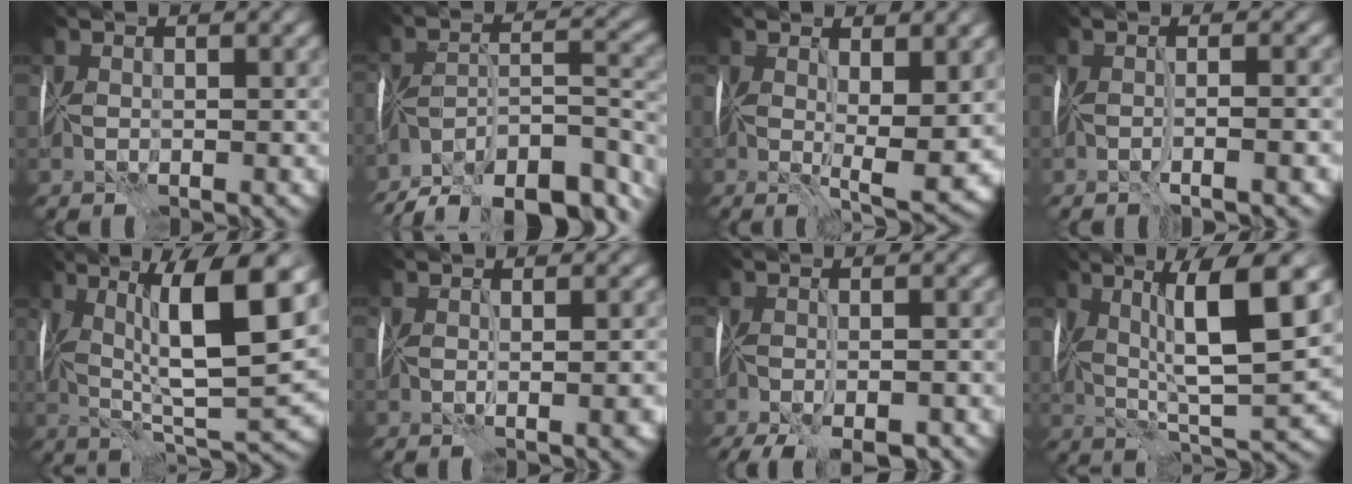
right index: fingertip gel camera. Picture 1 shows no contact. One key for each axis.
{"total": 14.9, "fx": -12.7, "fy": 4.4, "fz": 6.5, "tx": -0.110, "ty": 0.008, "tz": -0.181}
{"total": 6.1, "fx": 1.0, "fy": 1.9, "fz": 5.7, "tx": -0.097, "ty": -0.017, "tz": 0.021}
{"total": 3.2, "fx": -1.1, "fy": 0.6, "fz": 2.9, "tx": -0.036, "ty": -0.007, "tz": -0.018}
{"total": 11.9, "fx": 3.2, "fy": 3.1, "fz": 11.1, "tx": -0.184, "ty": 0.006, "tz": 0.057}
{"total": 3.7, "fx": -0.4, "fy": 1.2, "fz": 3.4, "tx": -0.024, "ty": -0.002, "tz": 0.000}
{"total": 7.5, "fx": -5.3, "fy": 2.4, "fz": 4.8, "tx": -0.074, "ty": -0.026, "tz": -0.073}
{"total": 9.2, "fx": 2.6, "fy": 2.3, "fz": 8.5, "tx": -0.139, "ty": 0.003, "tz": 0.045}